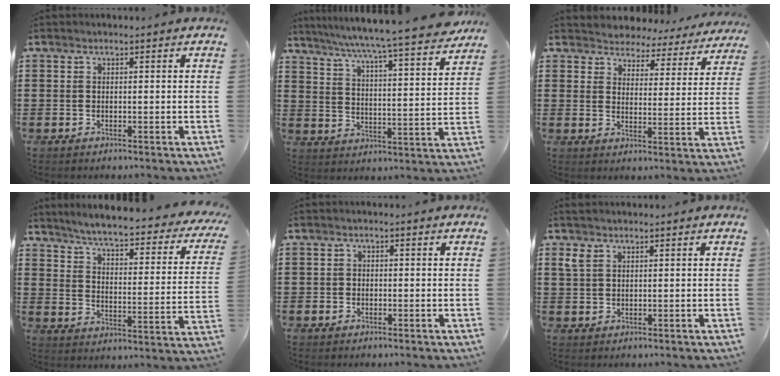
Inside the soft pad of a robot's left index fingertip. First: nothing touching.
{"total": 6.2, "force": [5.5, -1.0, 2.7], "torque": [-0.075, -0.049, 0.085]}
{"total": 4.2, "force": [4.1, 0.7, -0.4], "torque": [-0.019, -0.030, 0.069]}
{"total": 4.7, "force": [4.1, -0.4, 2.3], "torque": [-0.065, -0.039, 0.060]}
{"total": 0.9, "force": [-0.4, 0.8, 0.3], "torque": [-0.009, 0.002, -0.009]}
{"total": 2.0, "force": [1.2, 1.1, 1.1], "torque": [-0.027, 0.006, 0.023]}